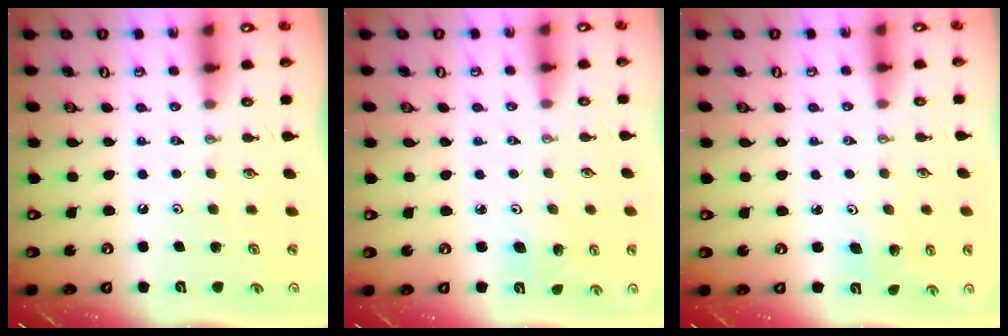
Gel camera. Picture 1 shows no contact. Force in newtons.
{"total": 3.3, "press": 3.0, "slide": 1.4}
{"total": 2.8, "press": 2.5, "slide": 1.3}